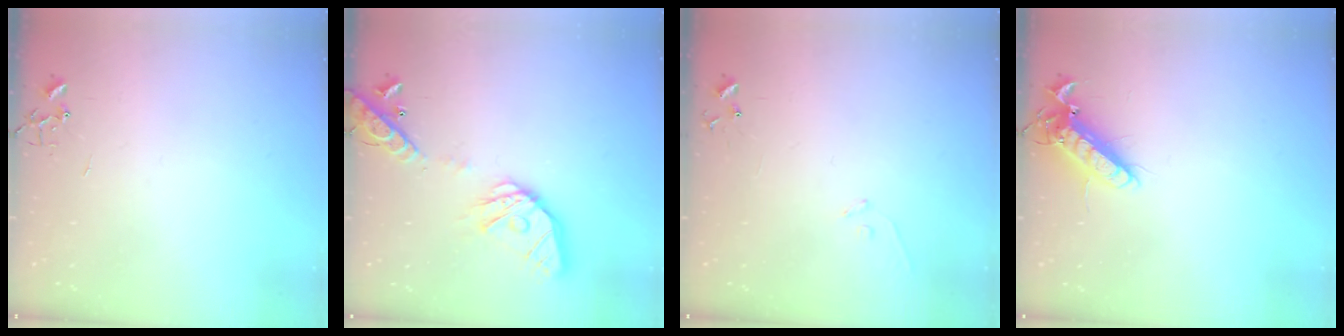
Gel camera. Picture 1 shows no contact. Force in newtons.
{"total": 16.7, "press": 16.5, "slide": 2.5}
{"total": 7.4, "press": 7.3, "slide": 0.6}
{"total": 12.6, "press": 12.4, "slide": 2.4}